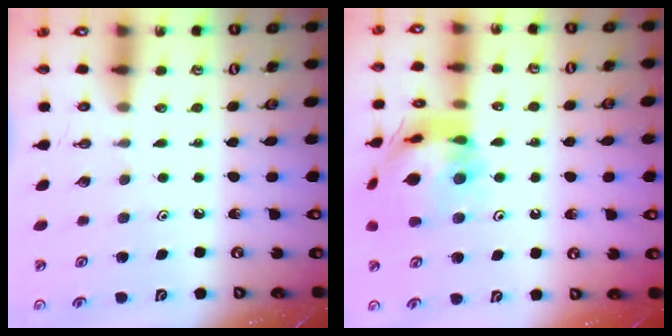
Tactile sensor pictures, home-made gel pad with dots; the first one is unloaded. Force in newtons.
{"total": 18.2, "press": 18.1, "slide": 1.9}